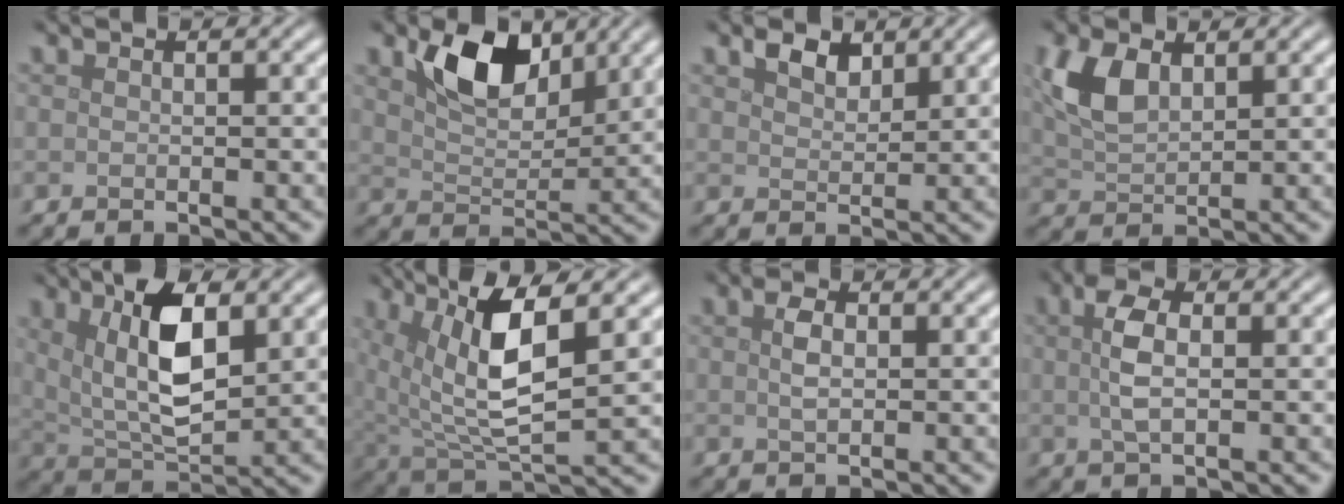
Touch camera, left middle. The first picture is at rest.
{"total": 6.2, "force": [3.5, 3.3, 3.9], "torque": [-0.071, -0.004, 0.056]}
{"total": 2.1, "force": [1.6, 1.0, 0.9], "torque": [-0.022, 0.001, 0.030]}
{"total": 4.6, "force": [1.9, 2.5, 3.4], "torque": [-0.085, 0.005, 0.040]}
{"total": 7.5, "force": [2.2, 3.1, 6.4], "torque": [-0.122, -0.003, 0.043]}
{"total": 8.5, "force": [3.1, 2.7, 7.5], "torque": [-0.157, 0.001, 0.060]}
{"total": 1.9, "force": [0.3, 1.0, 1.6], "torque": [-0.037, 0.003, 0.004]}
{"total": 3.3, "force": [0.5, 1.3, 3.0], "torque": [-0.064, 0.005, 0.006]}